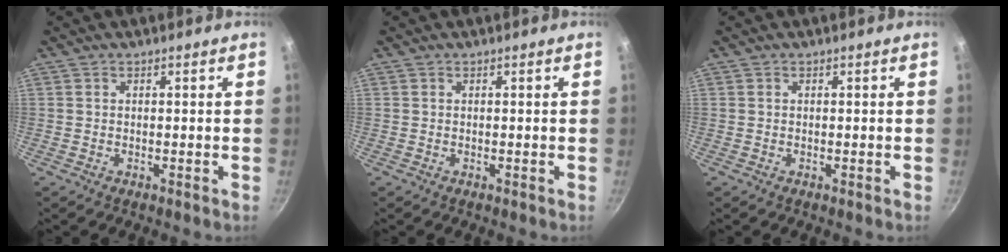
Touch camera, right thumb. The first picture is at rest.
{"total": 0.0}
{"total": 0.0}